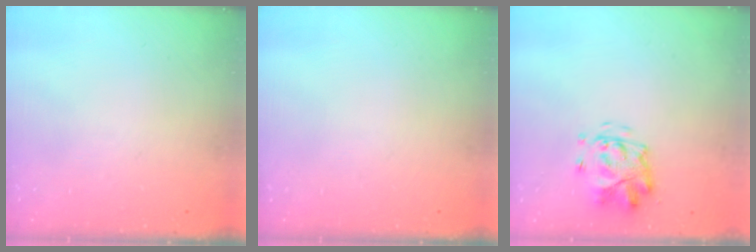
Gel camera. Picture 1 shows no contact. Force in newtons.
{"total": 0.0}
{"total": 3.9, "press": 3.5, "slide": 1.7}